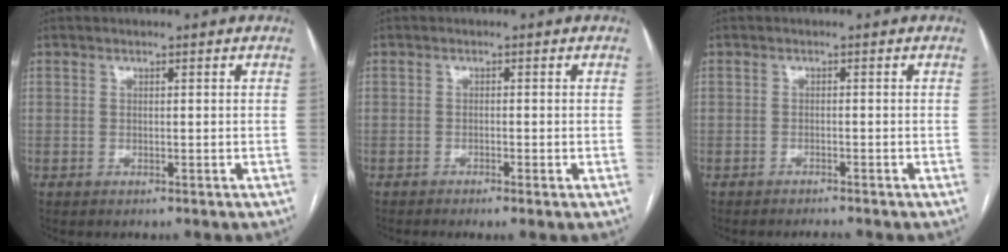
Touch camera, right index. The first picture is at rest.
{"total": 1.7, "force": [-1.0, 0.1, 1.4], "torque": [-0.025, -0.002, -0.017]}
{"total": 2.0, "force": [-1.9, 0.1, 0.6], "torque": [-0.008, -0.004, -0.024]}